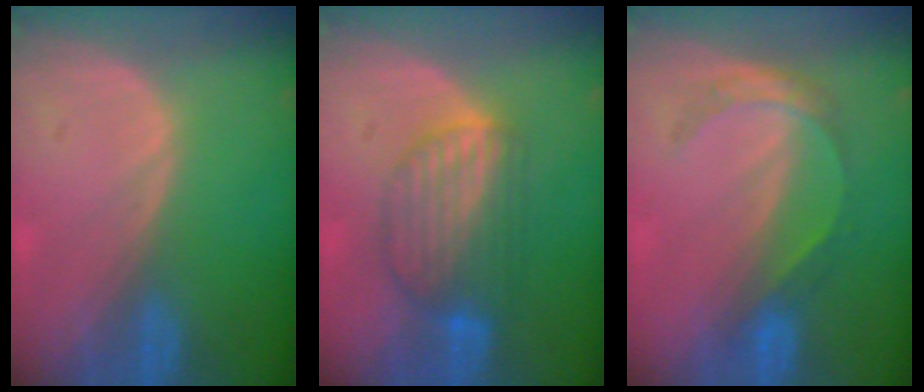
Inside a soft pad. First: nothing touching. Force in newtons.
{"total": 7.1, "press": 7.0, "slide": 1.3}
{"total": 4.4, "press": 4.2, "slide": 1.2}